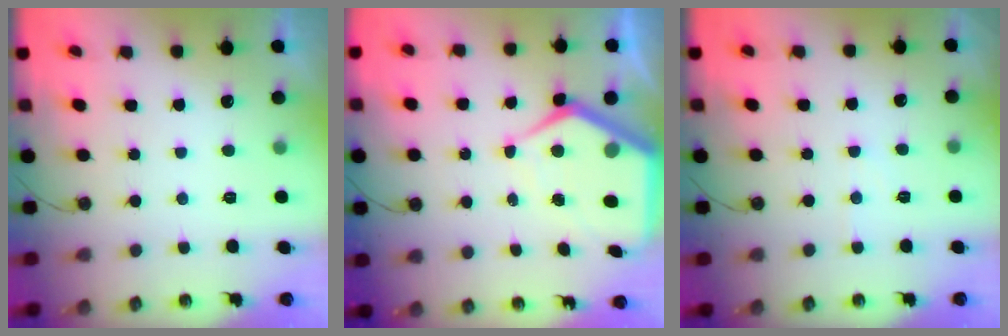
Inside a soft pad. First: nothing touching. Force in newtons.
{"total": 11.1, "press": 11.0, "slide": 1.0}
{"total": 4.7, "press": 4.7, "slide": 0.5}